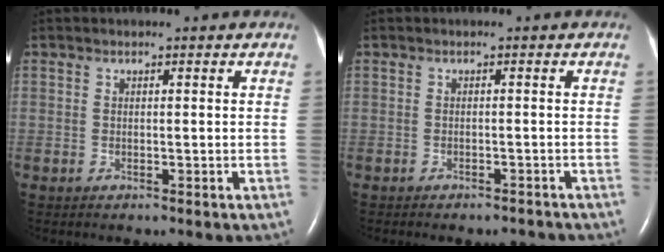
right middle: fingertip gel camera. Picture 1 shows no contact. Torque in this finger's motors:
{"motor_torque": [0.28, -0.29, 0.03, 0.03]}